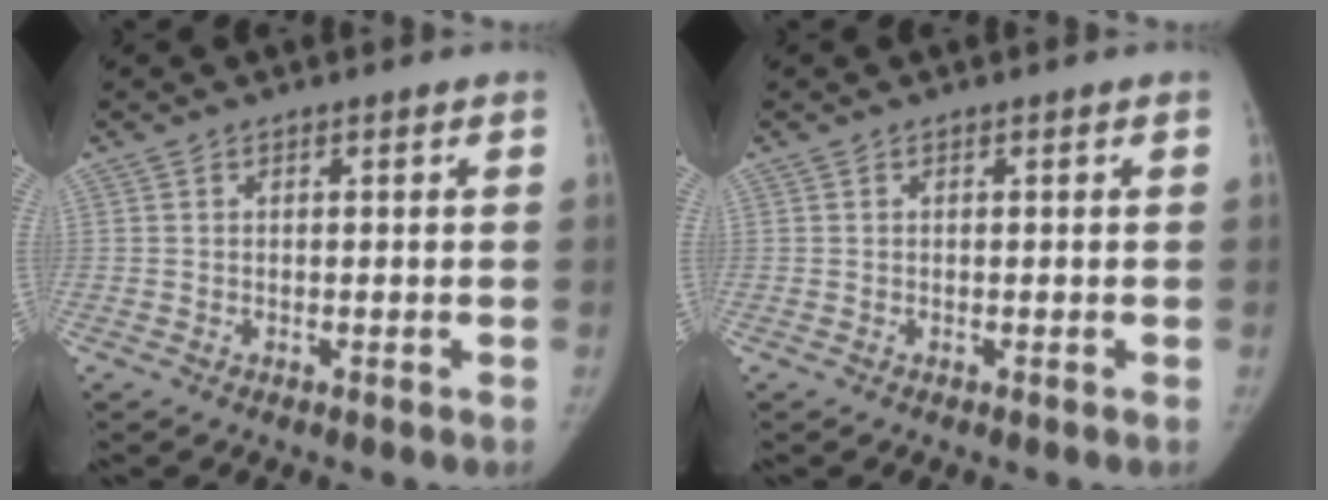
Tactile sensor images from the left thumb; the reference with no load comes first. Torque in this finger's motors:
{"motor_torque": [0.04, 0.03, 0.17, -0.17, 0.03]}